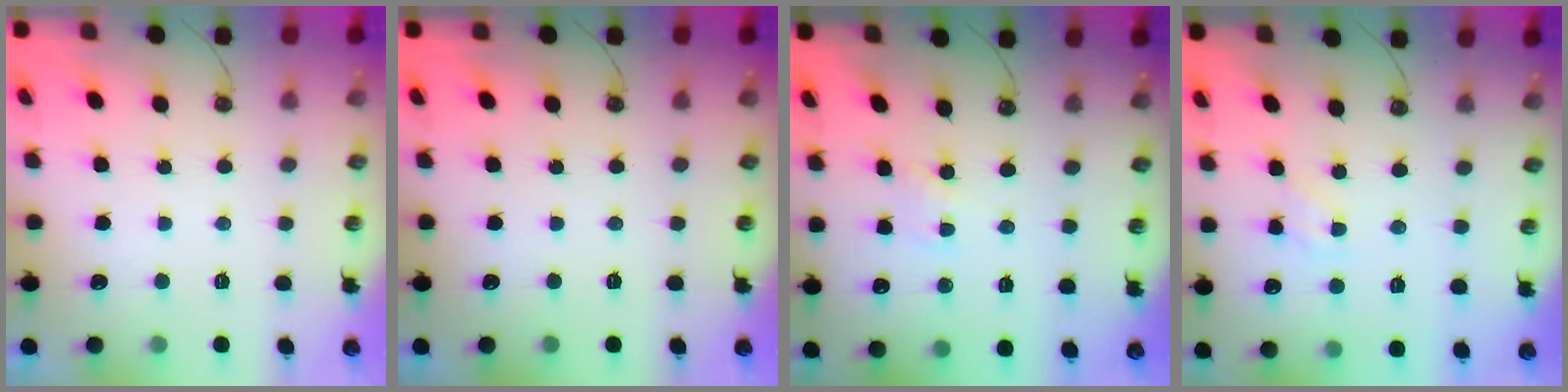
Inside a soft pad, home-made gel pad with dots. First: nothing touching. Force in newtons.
{"total": 0.0}
{"total": 2.0, "press": 2.0, "slide": 0.3}
{"total": 1.4, "press": 1.4, "slide": 0.2}